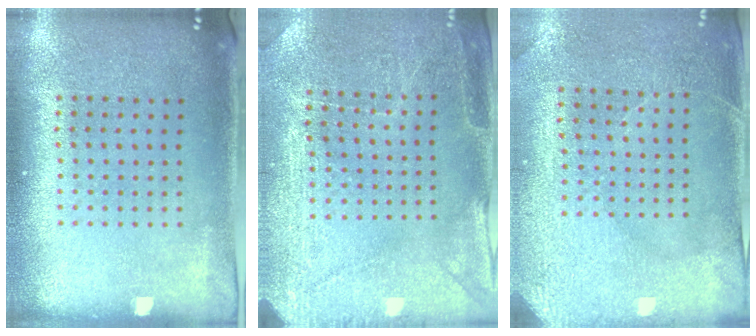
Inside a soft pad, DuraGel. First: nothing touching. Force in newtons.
{"total": 2.8, "press": 2.8, "slide": 0.4}
{"total": 2.9, "press": 2.7, "slide": 1.0}